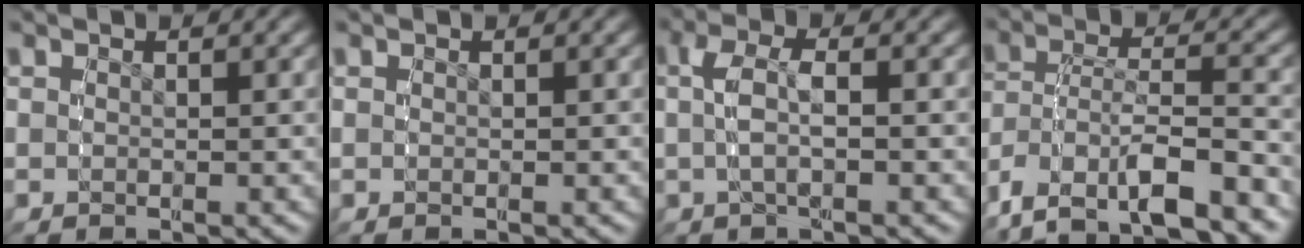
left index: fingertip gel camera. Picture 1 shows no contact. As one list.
[{"total": 0.0}, {"total": 3.4, "force": [0.0, 1.6, 3.0], "torque": [-0.054, 0.007, -0.002]}, {"total": 8.7, "force": [-5.6, 5.1, 4.3], "torque": [-0.104, -0.030, -0.076]}]